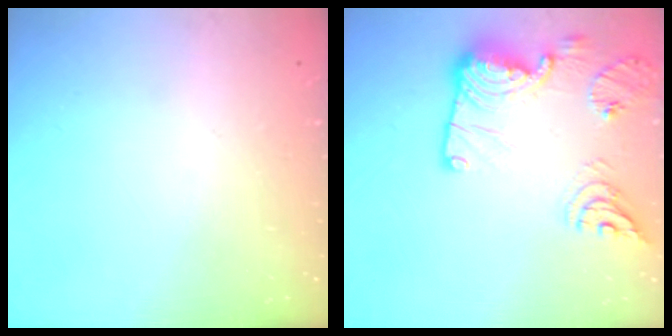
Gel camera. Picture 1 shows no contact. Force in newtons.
{"total": 19.2, "press": 19.2, "slide": 1.1}